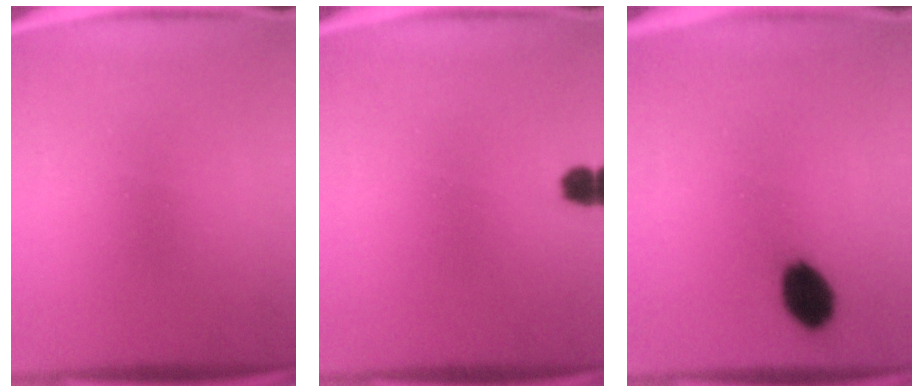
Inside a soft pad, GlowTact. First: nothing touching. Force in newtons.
{"total": 2.6}
{"total": 8.2}